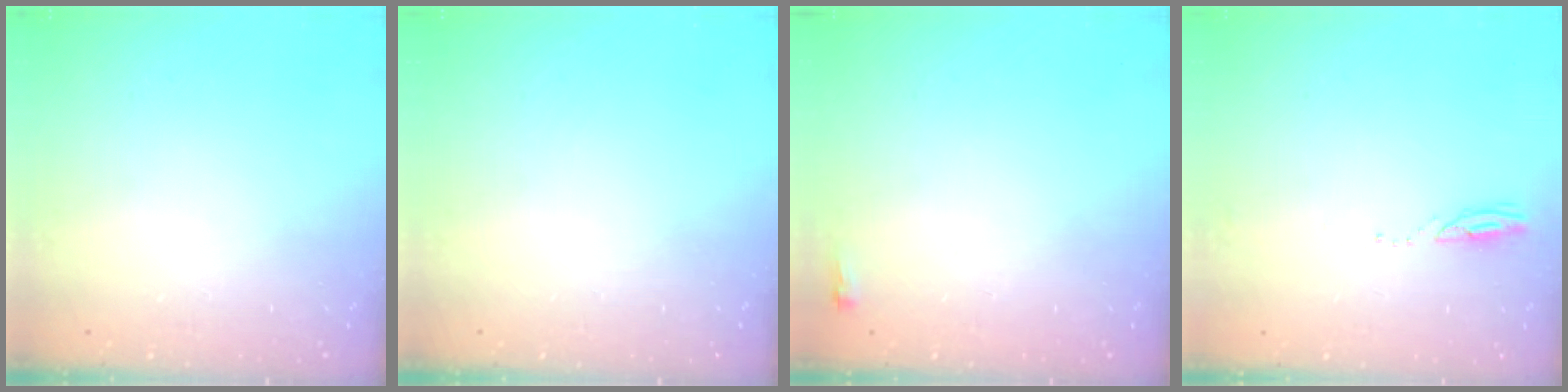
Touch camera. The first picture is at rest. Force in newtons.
{"total": 0.0}
{"total": 2.1, "press": 2.0, "slide": 0.5}
{"total": 2.3, "press": 2.3, "slide": 0.3}